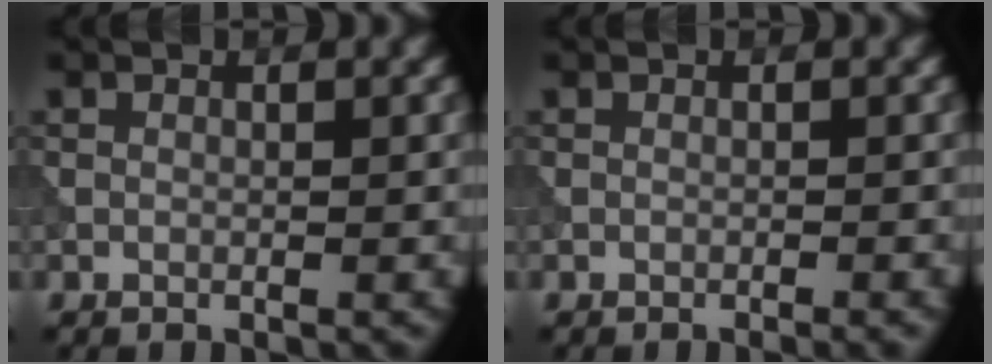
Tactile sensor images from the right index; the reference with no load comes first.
{"total": 0.7, "force": [-0.2, 0.4, 0.6], "torque": [-0.002, -0.003, -0.009]}